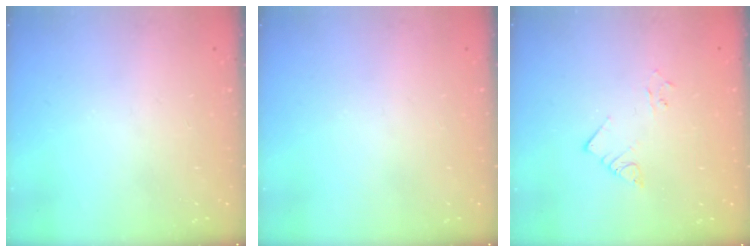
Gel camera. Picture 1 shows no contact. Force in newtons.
{"total": 0.0}
{"total": 3.9, "press": 3.9, "slide": 0.1}